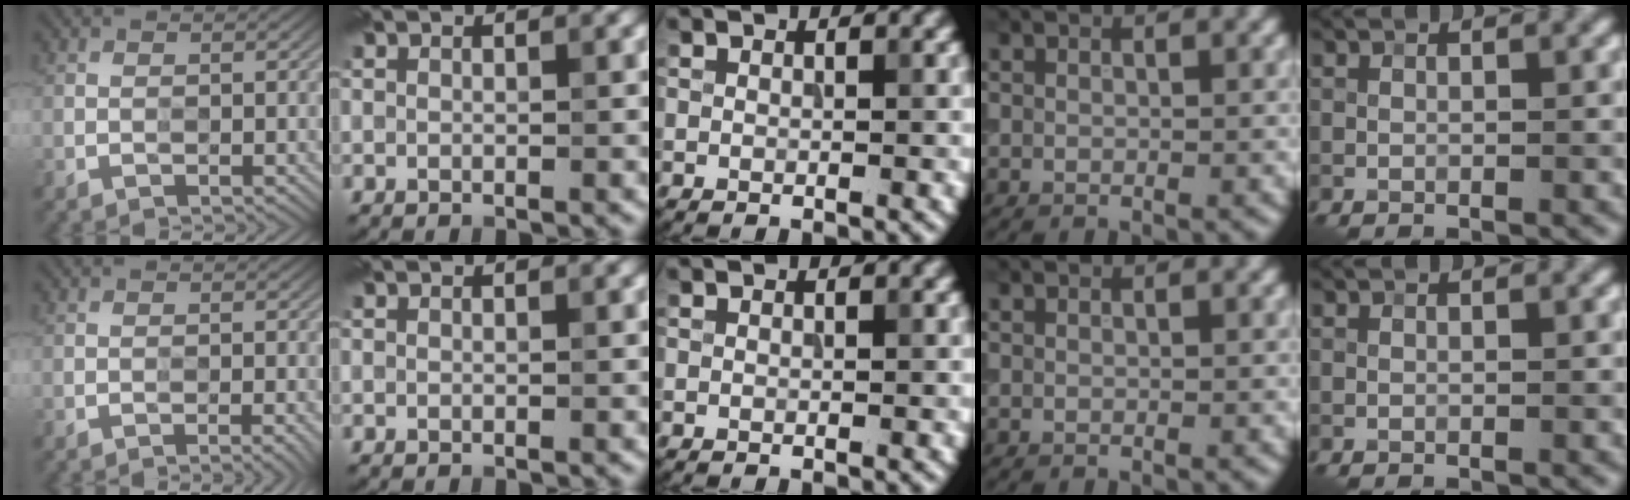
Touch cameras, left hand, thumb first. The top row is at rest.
{"thumb": {"total": 1.3, "force": [-0.7, 0.2, 1.1], "torque": [-0.011, 0.002, -0.012]}}